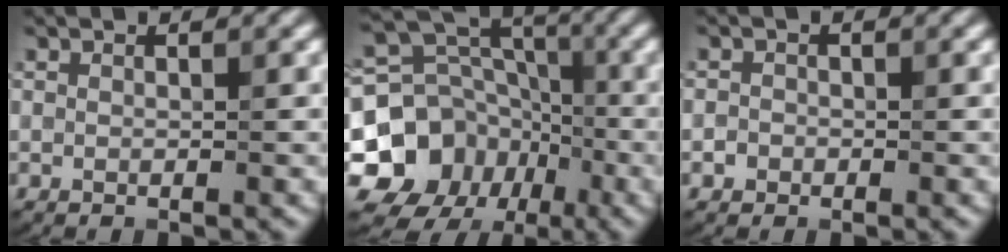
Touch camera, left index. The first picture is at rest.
{"total": 11.1, "force": [-4.5, 9.5, 3.6], "torque": [-0.086, 0.015, -0.095]}
{"total": 0.9, "force": [-0.4, 0.8, 0.1], "torque": [0.005, -0.001, -0.009]}